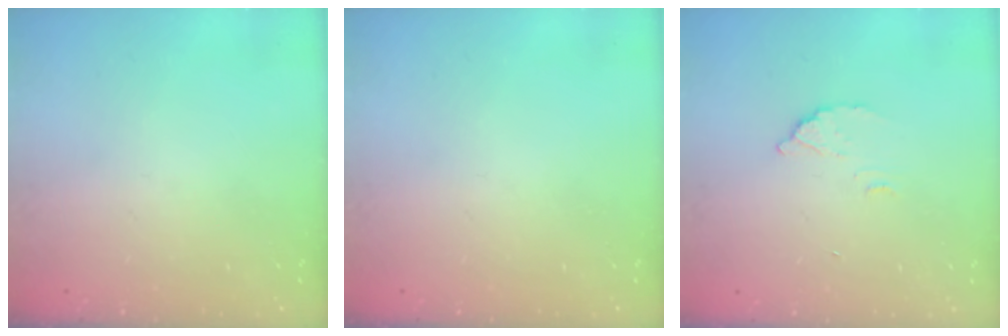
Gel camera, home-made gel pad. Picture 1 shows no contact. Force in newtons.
{"total": 0.0}
{"total": 2.7, "press": 2.7, "slide": 0.1}